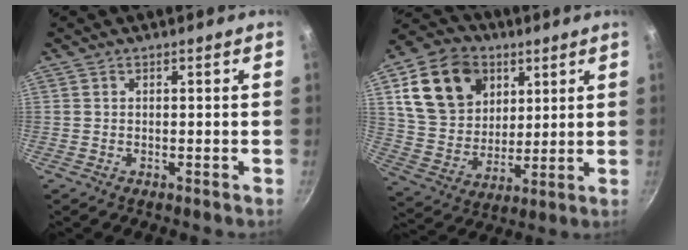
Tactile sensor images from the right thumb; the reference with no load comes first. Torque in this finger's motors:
{"motor_torque": [-1.27, 1.55, 0.82, 0.99, 0.13]}